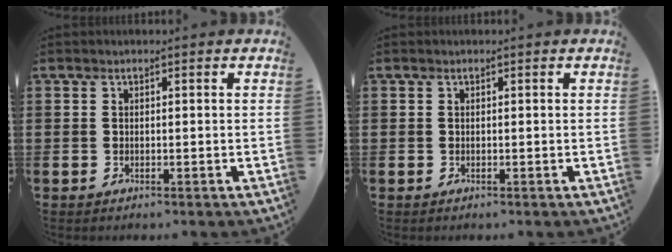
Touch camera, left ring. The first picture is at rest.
{"total": 0.0}